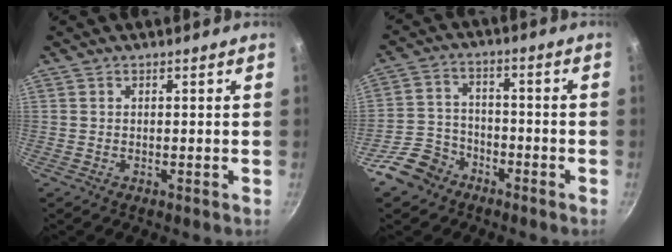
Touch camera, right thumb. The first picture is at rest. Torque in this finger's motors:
{"motor_torque": [0.75, -0.86, 0.17, -0.85, 0.00]}